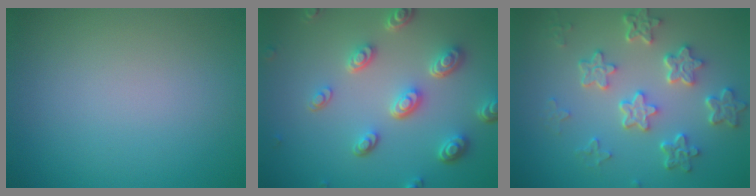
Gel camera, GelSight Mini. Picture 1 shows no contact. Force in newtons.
{"total": 5.4, "press": 4.0, "slide": 3.7}
{"total": 5.3, "press": 4.1, "slide": 3.4}